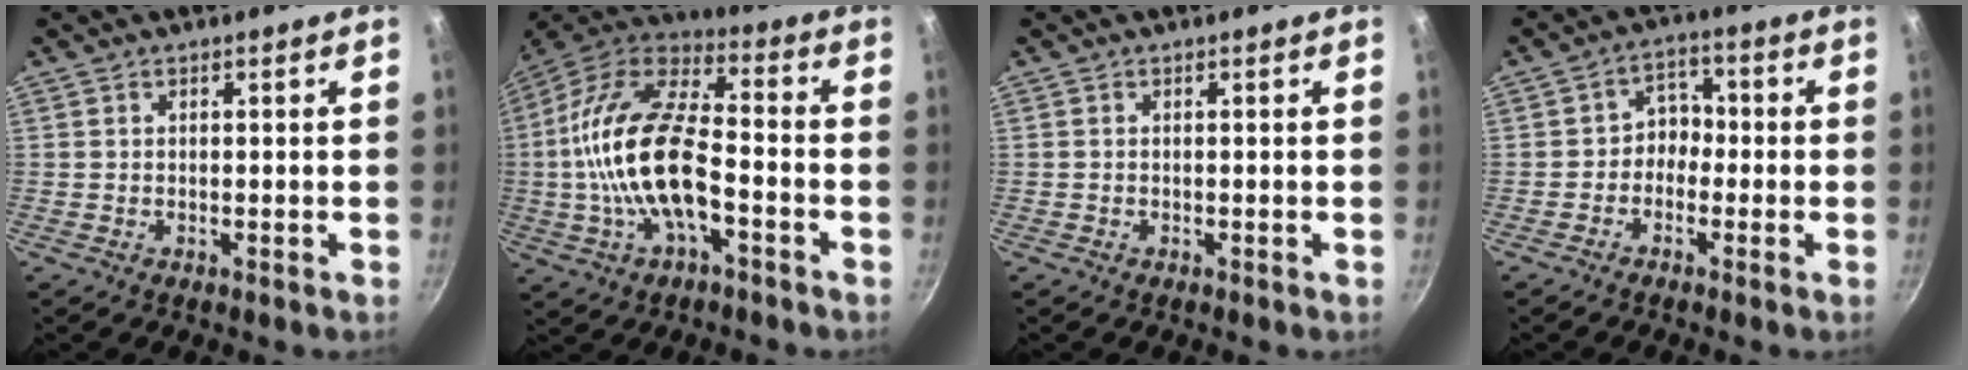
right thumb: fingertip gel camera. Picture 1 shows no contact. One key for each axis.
{"total": 20.3, "fx": -3.7, "fy": 9.6, "fz": 17.5, "tx": -0.323, "ty": 0.043, "tz": -0.081}
{"total": 0.0}
{"total": 4.5, "fx": -1.2, "fy": 3.7, "fz": 2.3, "tx": 0.001, "ty": 0.026, "tz": -0.032}